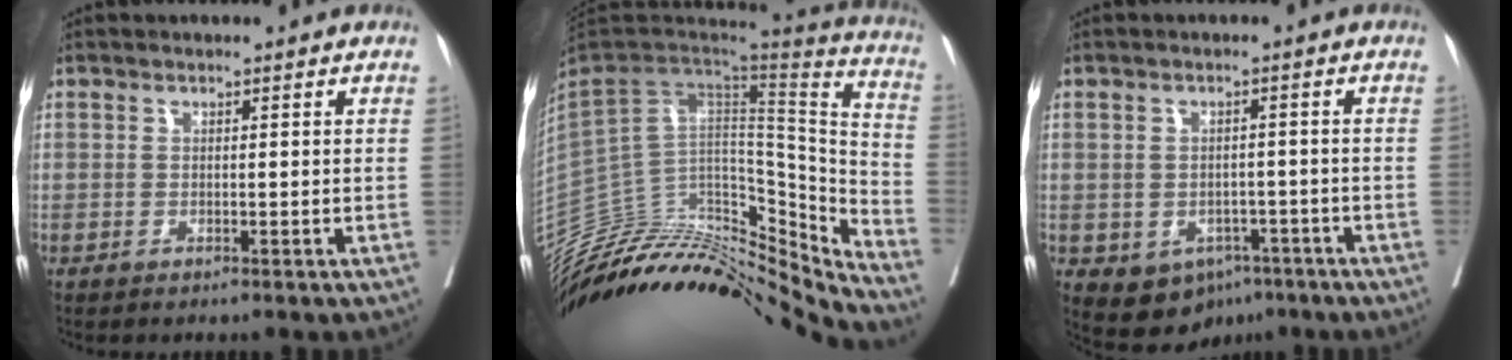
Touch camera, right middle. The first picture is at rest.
{"total": 33.1, "force": [-30.1, 7.7, 11.4], "torque": [-0.161, 0.008, -0.442]}
{"total": 7.2, "force": [-3.8, 5.2, 3.3], "torque": [-0.044, 0.010, -0.044]}